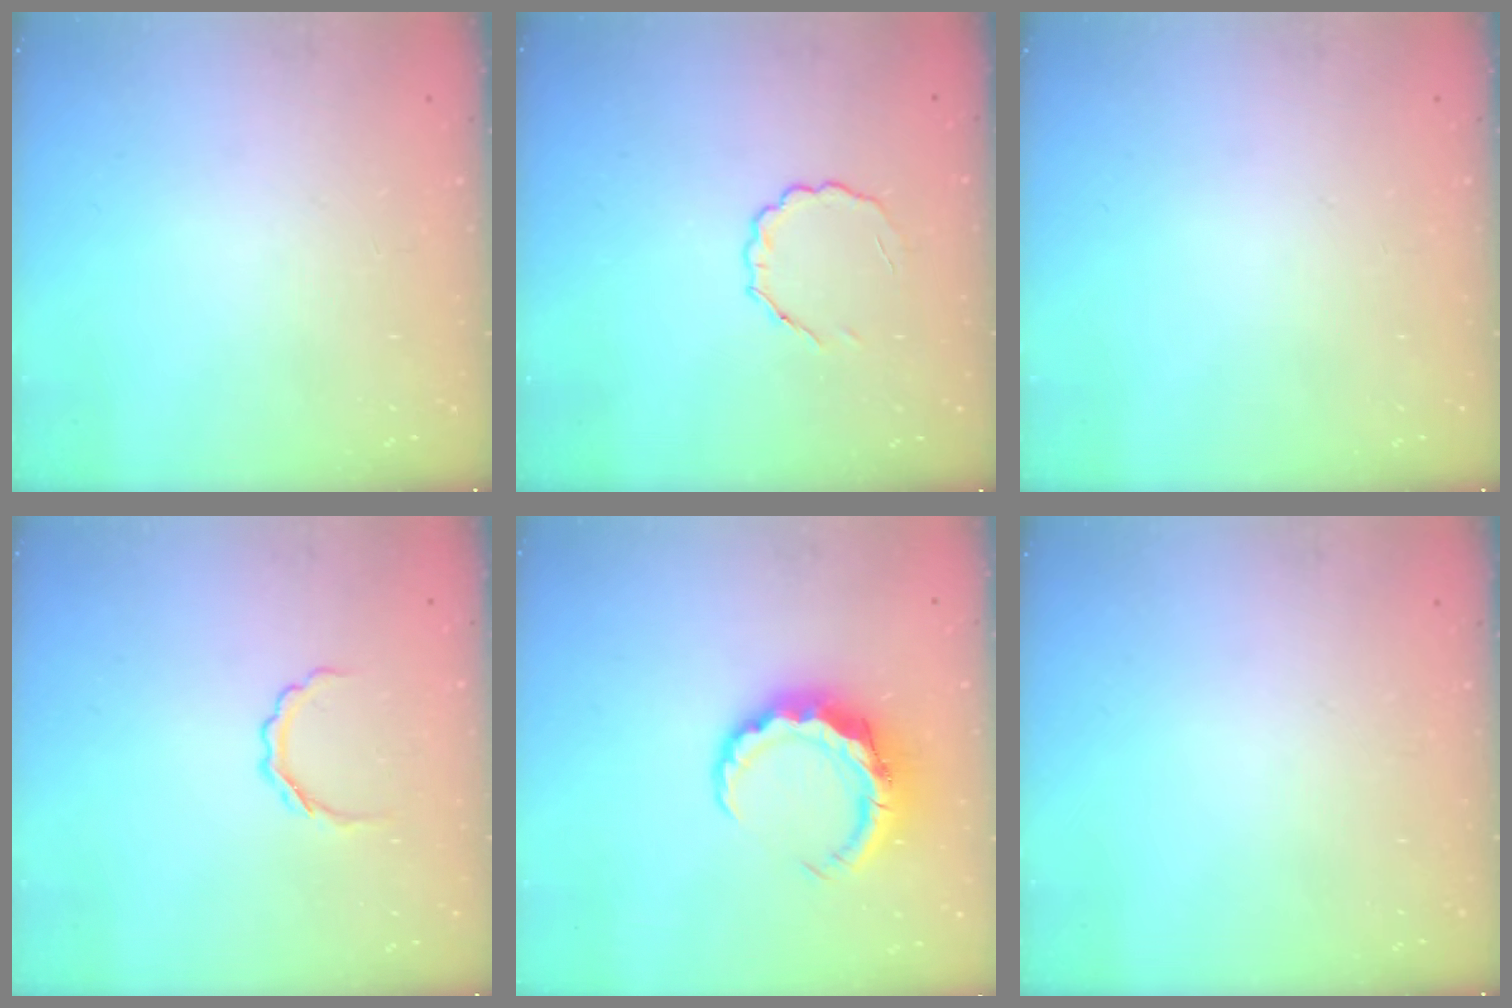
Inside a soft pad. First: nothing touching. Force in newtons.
{"total": 4.6, "press": 4.5, "slide": 1.0}
{"total": 0.0}
{"total": 3.8, "press": 3.8, "slide": 0.5}
{"total": 7.6, "press": 7.4, "slide": 1.8}
{"total": 0.0}